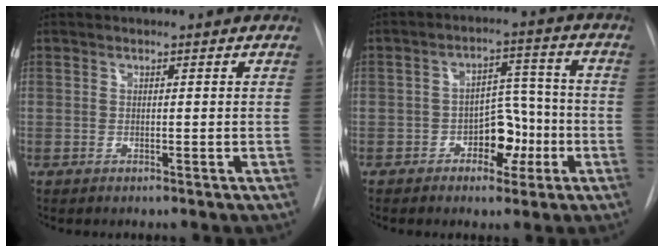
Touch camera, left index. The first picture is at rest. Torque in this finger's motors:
{"motor_torque": [0.25, 0.26, 0.11, 0.04]}